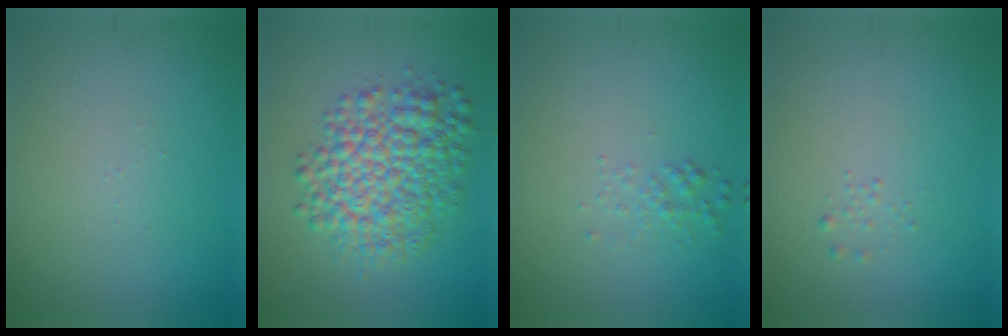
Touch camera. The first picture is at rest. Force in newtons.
{"total": 7.5, "press": 7.5, "slide": 0.1}
{"total": 1.1, "press": 1.1, "slide": 0.0}
{"total": 0.6, "press": 0.6, "slide": 0.0}